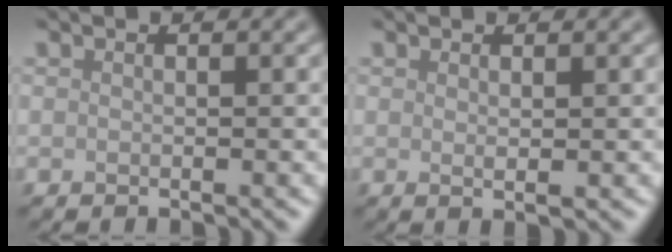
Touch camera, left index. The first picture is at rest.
{"total": 1.1, "force": [0.4, 0.2, 1.0], "torque": [-0.015, 0.000, 0.006]}